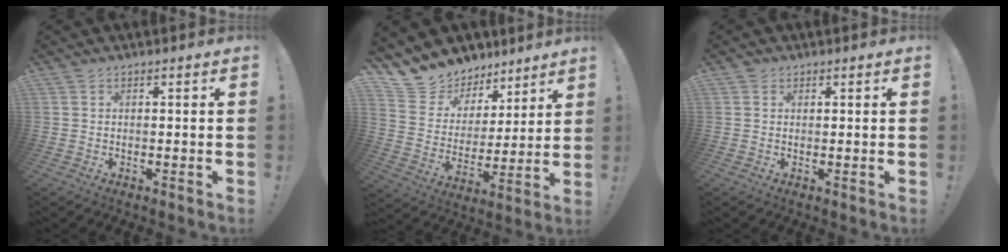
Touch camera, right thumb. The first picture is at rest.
{"total": 10.9, "force": [8.5, 6.7, 0.9], "torque": [-0.025, -0.076, 0.163]}
{"total": 0.9, "force": [0.6, 0.7, 0.1], "torque": [-0.001, 0.001, 0.011]}